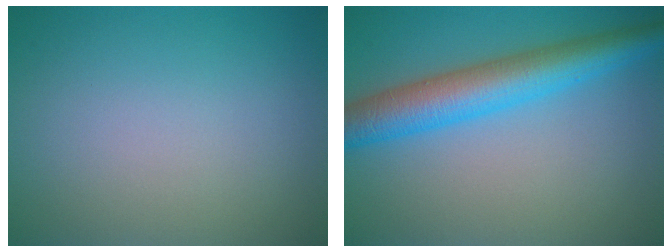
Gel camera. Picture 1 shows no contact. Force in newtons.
{"total": 6.5, "press": 6.5, "slide": 0.1}